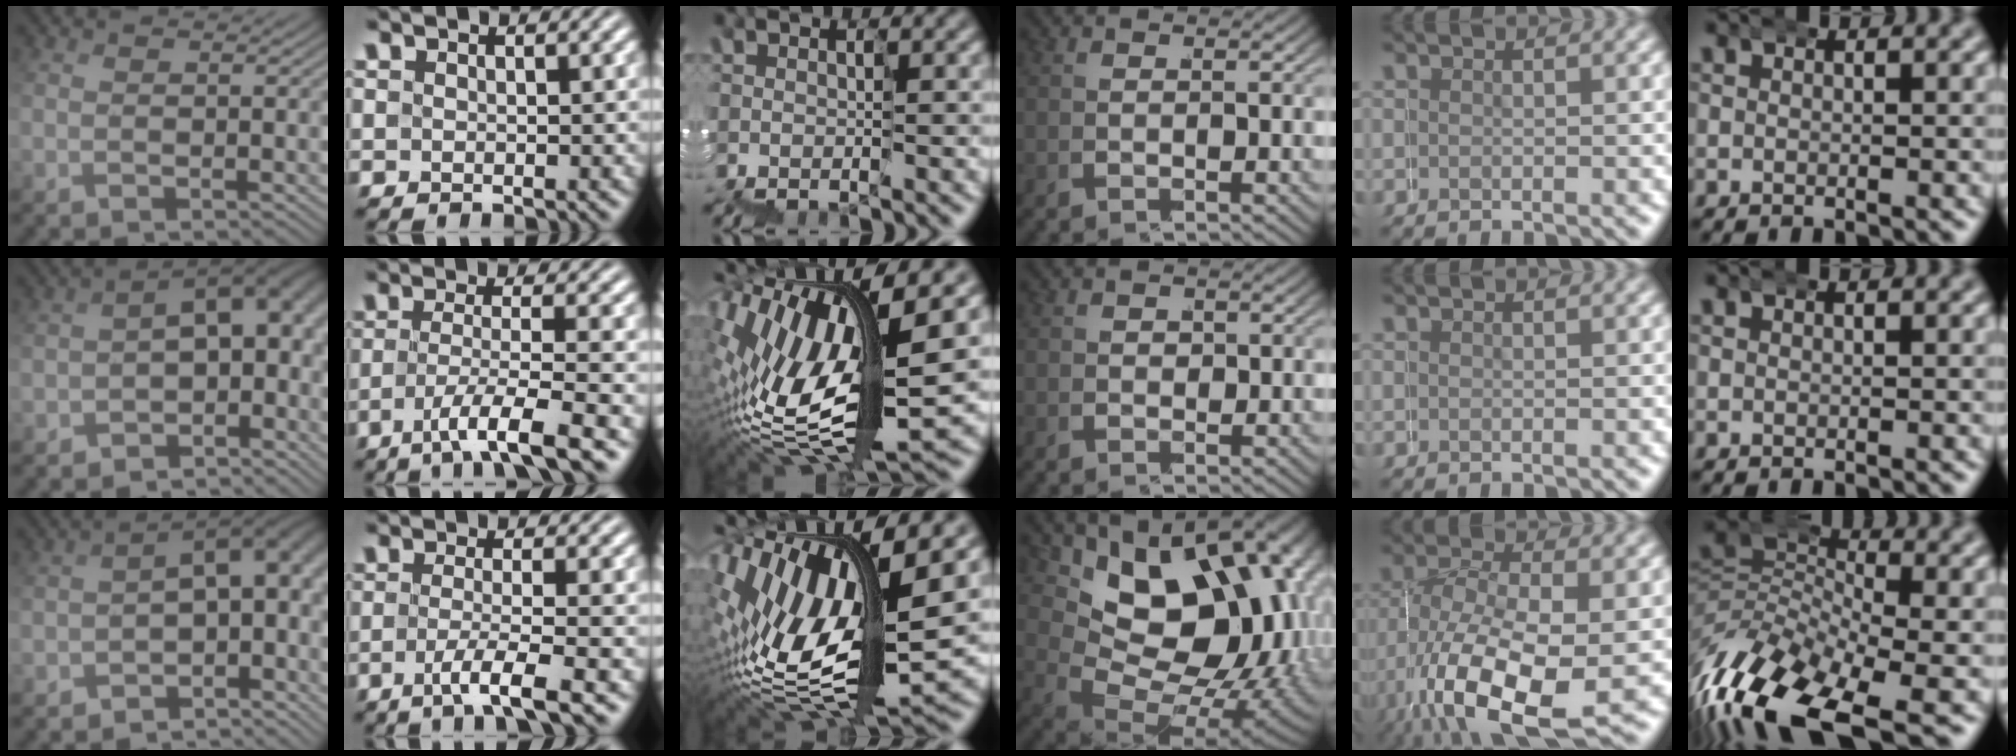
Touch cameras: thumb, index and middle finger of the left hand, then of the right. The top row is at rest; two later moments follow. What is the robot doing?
{"motion": "wrap", "object": "duck tape"}